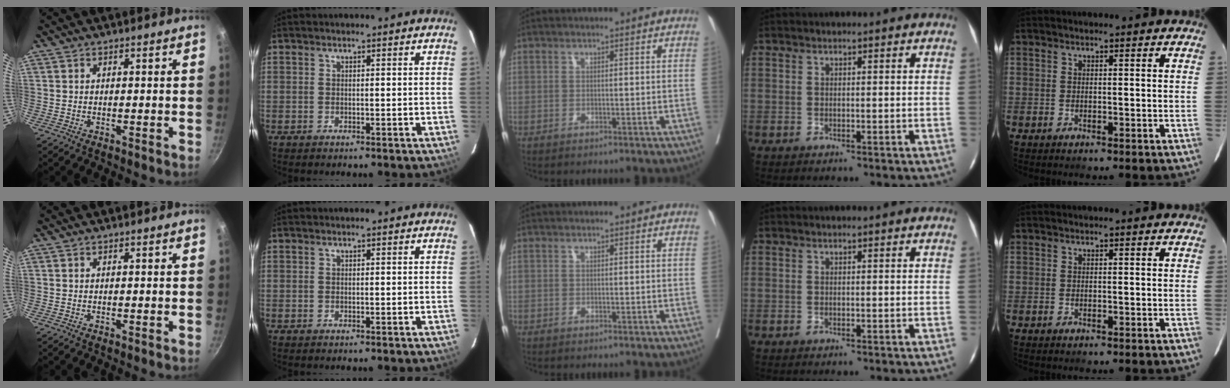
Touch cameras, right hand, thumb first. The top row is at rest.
{}